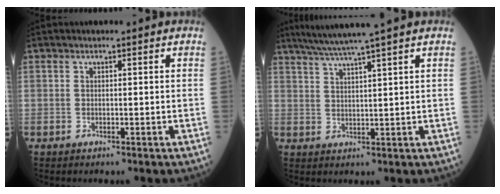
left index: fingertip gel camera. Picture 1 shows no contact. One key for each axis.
{"total": 6.8, "fx": 5.5, "fy": -1.8, "fz": 3.6, "tx": -0.061, "ty": 0.011, "tz": 0.097}